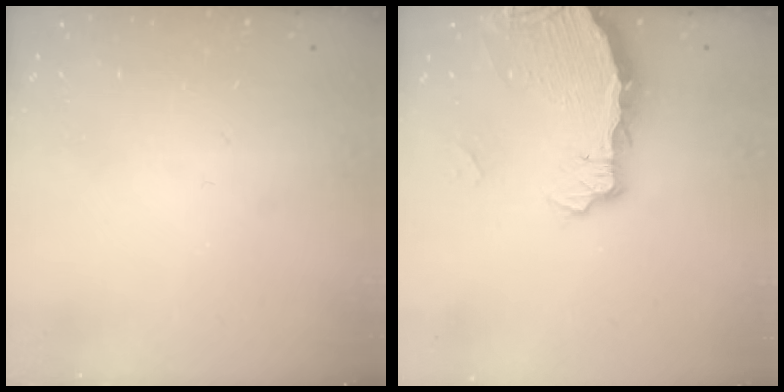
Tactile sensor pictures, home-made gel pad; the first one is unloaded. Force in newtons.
{"total": 4.9, "press": 4.9, "slide": 0.4}